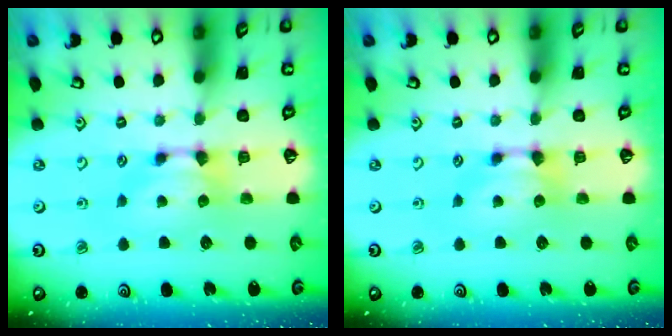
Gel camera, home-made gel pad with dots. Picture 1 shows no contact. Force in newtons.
{"total": 0.0}